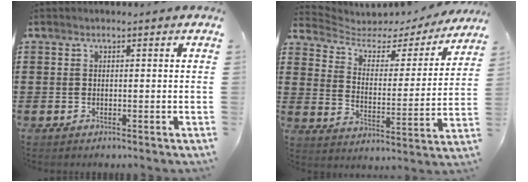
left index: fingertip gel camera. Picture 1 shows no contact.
{"total": 3.7, "force": [2.7, 2.1, 1.5], "torque": [-0.051, -0.020, 0.037]}